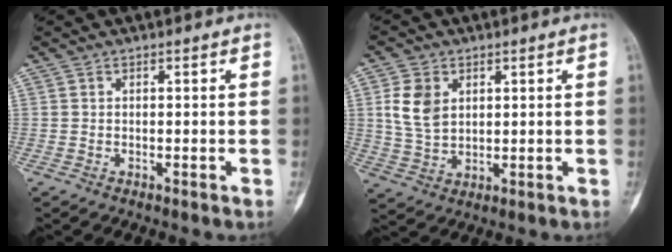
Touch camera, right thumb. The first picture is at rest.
{"total": 7.8, "force": [2.3, 5.5, 5.0], "torque": [-0.085, -0.007, 0.053]}